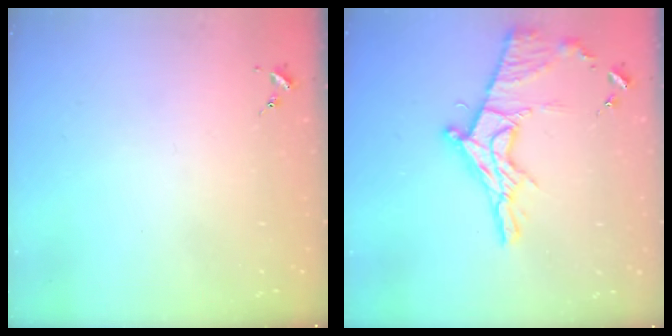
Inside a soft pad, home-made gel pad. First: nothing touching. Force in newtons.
{"total": 16.9, "press": 16.8, "slide": 1.4}